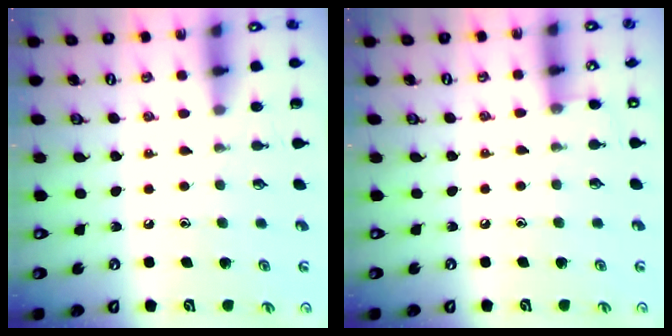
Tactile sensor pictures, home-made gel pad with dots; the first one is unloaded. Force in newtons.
{"total": 3.9, "press": 3.8, "slide": 0.5}